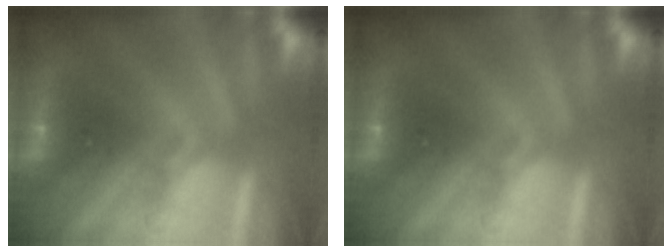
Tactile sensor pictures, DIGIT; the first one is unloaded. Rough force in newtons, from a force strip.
{"total": 0.0}